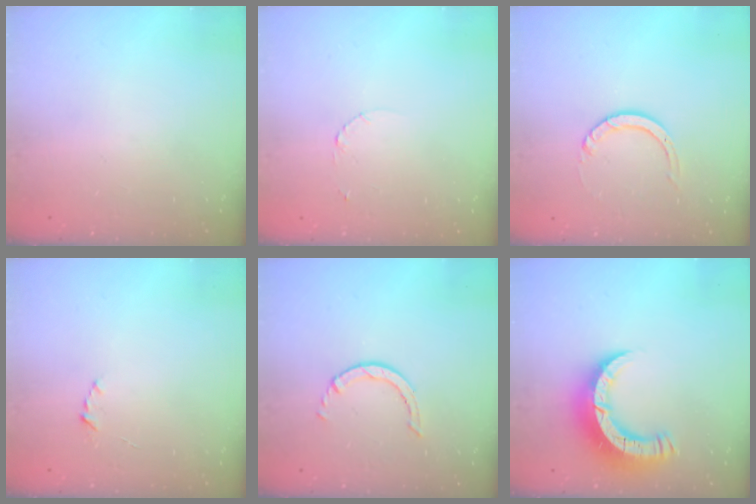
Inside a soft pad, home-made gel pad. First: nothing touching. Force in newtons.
{"total": 1.6, "press": 1.6, "slide": 0.2}
{"total": 3.2, "press": 3.2, "slide": 0.3}
{"total": 1.9, "press": 1.9, "slide": 0.2}
{"total": 0.8, "press": 0.7, "slide": 0.2}
{"total": 10.6, "press": 10.5, "slide": 1.4}